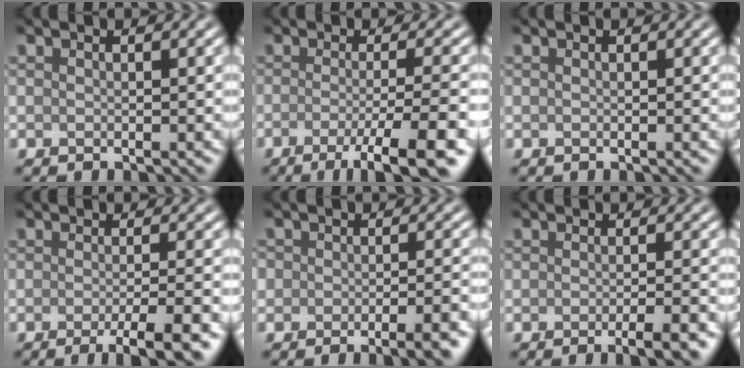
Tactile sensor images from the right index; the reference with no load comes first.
{"total": 7.2, "force": [-3.5, 1.3, 6.2], "torque": [-0.084, -0.005, -0.058]}
{"total": 0.0}
{"total": 5.0, "force": [-2.3, 1.0, 4.3], "torque": [-0.054, -0.004, -0.036]}
{"total": 4.8, "force": [-3.0, 1.8, 3.3], "torque": [-0.030, 0.007, -0.030]}
{"total": 3.6, "force": [-1.8, 0.8, 3.0], "torque": [-0.034, -0.003, -0.029]}